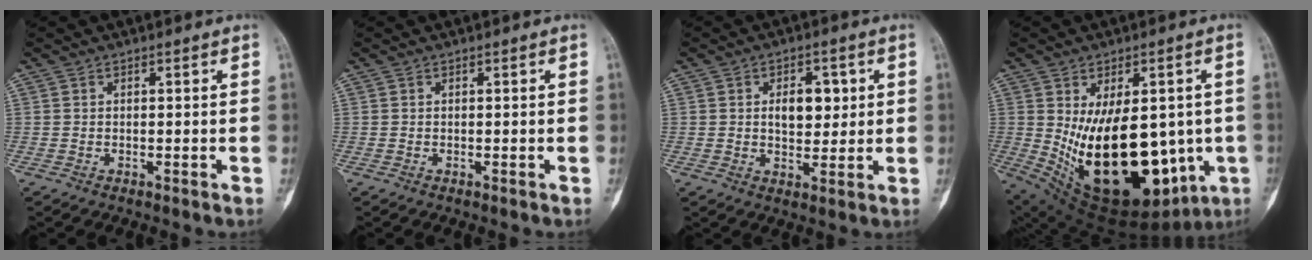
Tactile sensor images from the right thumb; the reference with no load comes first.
{"total": 0.0}
{"total": 6.6, "force": [1.4, 4.0, 5.1], "torque": [-0.049, -0.005, 0.023]}
{"total": 25.9, "force": [-2.5, 13.4, 22.1], "torque": [-0.327, -0.030, 0.006]}